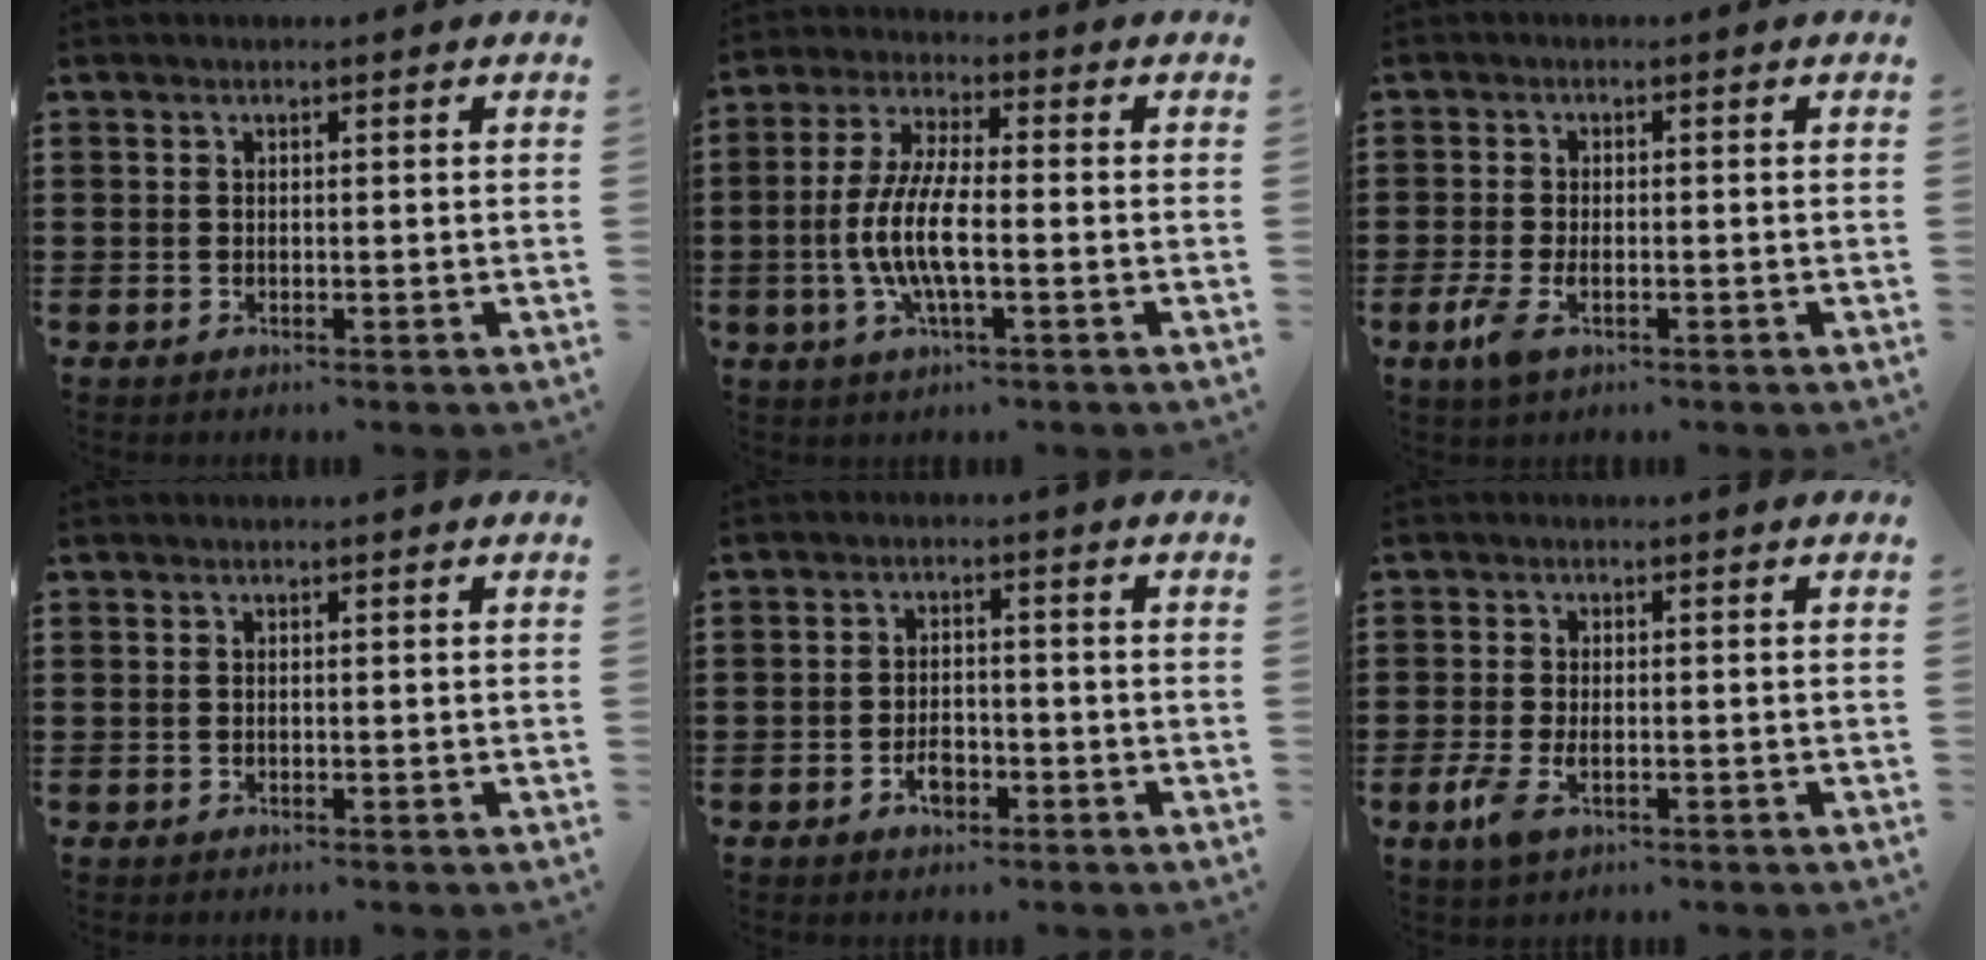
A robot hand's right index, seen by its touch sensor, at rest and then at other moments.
{"total": 8.3, "force": [-2.1, 2.3, 7.7], "torque": [-0.179, -0.014, -0.048]}
{"total": 3.0, "force": [-1.4, 1.3, 2.4], "torque": [-0.062, -0.007, -0.030]}
{"total": 0.0}
{"total": 3.3, "force": [-1.7, 1.8, 2.2], "torque": [-0.039, 0.003, -0.032]}
{"total": 3.0, "force": [-1.2, 1.3, 2.4], "torque": [-0.055, -0.006, -0.024]}